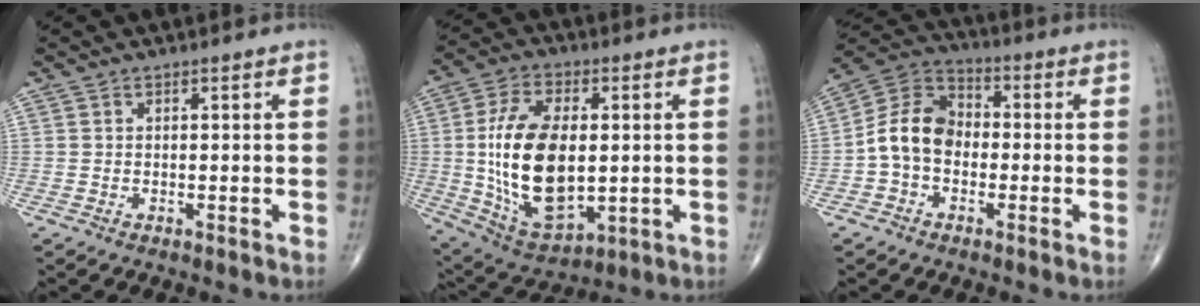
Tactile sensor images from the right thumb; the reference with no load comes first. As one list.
[{"total": 19.9, "force": [0.1, 10.8, 16.7], "torque": [-0.305, -0.010, 0.019]}, {"total": 10.2, "force": [-1.8, 7.6, 6.6], "torque": [-0.108, 0.038, -0.049]}]